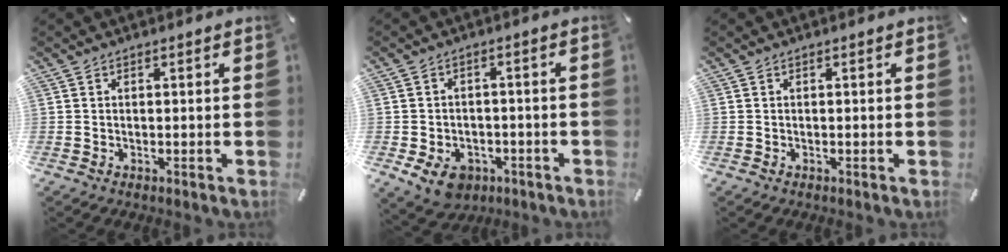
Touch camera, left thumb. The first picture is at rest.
{"total": 7.4, "force": [-3.6, 5.3, 3.7], "torque": [-0.073, 0.016, -0.066]}
{"total": 0.0}